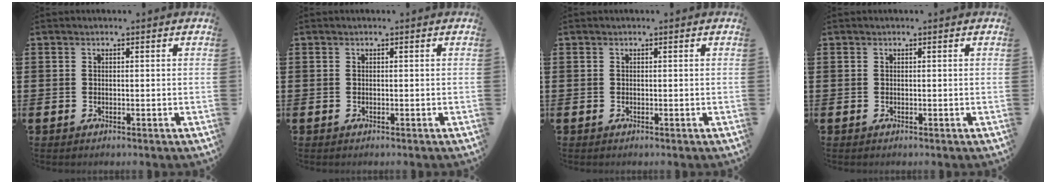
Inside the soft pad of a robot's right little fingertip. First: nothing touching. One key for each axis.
{"total": 0.0}
{"total": 0.0}
{"total": 0.0}